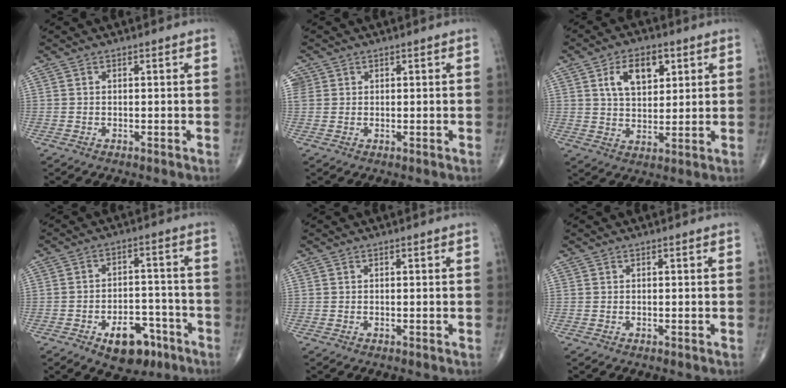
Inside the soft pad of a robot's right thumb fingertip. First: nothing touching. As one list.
[{"total": 2.8, "force": [1.0, 2.5, 0.7], "torque": [-0.006, 0.008, 0.024]}, {"total": 9.4, "force": [3.7, 5.5, 6.7], "torque": [-0.087, -0.011, 0.065]}, {"total": 10.3, "force": [-5.6, 5.9, 6.2], "torque": [-0.057, 0.040, -0.078]}, {"total": 0.0}, {"total": 0.0}]